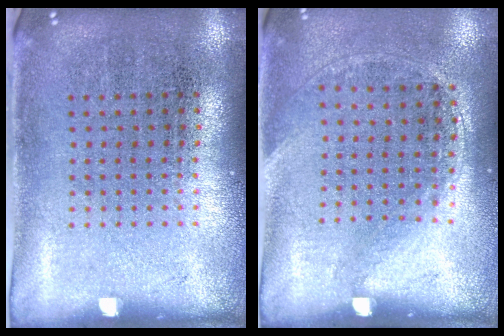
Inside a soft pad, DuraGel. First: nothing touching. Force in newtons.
{"total": 1.4, "press": 0.9, "slide": 1.0}